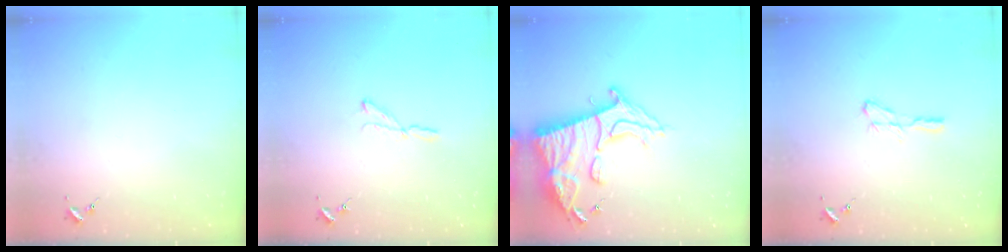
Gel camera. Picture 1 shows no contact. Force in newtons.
{"total": 3.5, "press": 3.4, "slide": 0.4}
{"total": 20.1, "press": 20.0, "slide": 1.7}
{"total": 4.7, "press": 4.7, "slide": 0.7}